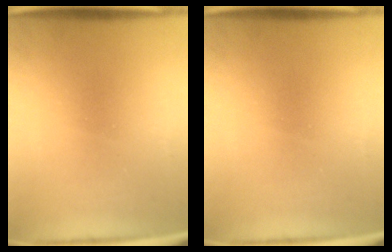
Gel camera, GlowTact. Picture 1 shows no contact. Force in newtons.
{"total": 0.0}